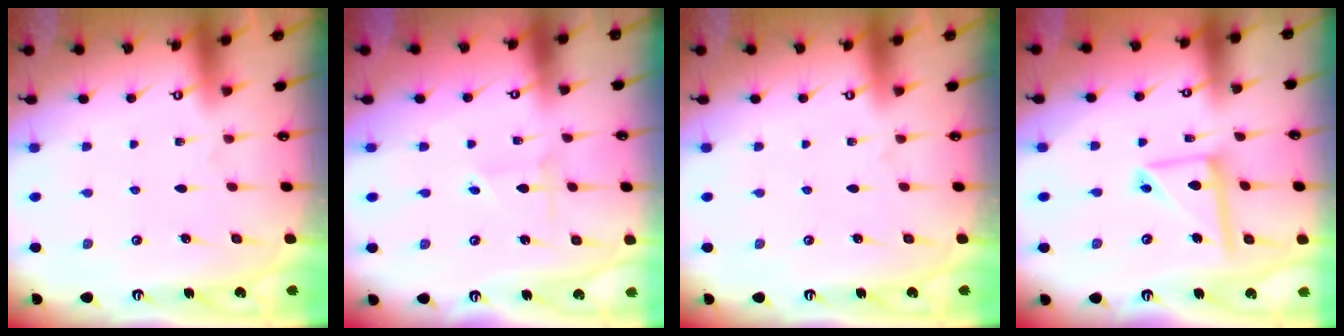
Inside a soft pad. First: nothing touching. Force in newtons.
{"total": 1.0, "press": 1.0, "slide": 0.1}
{"total": 0.0}
{"total": 11.6, "press": 11.5, "slide": 1.2}